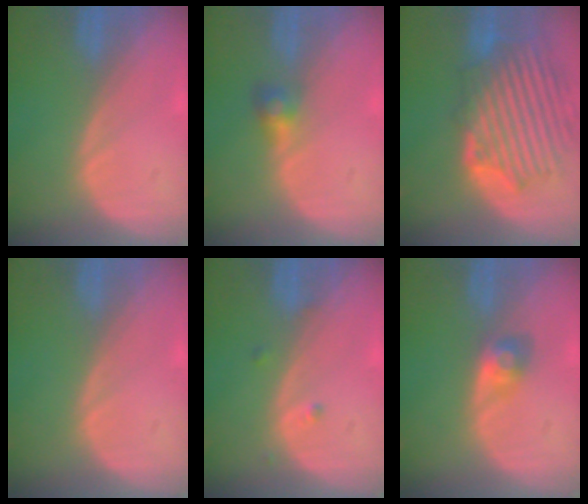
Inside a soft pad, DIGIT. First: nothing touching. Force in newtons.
{"total": 2.6, "press": 2.5, "slide": 0.2}
{"total": 11.4, "press": 10.8, "slide": 3.5}
{"total": 0.0}
{"total": 1.1, "press": 1.1, "slide": 0.1}
{"total": 2.9, "press": 2.7, "slide": 1.1}